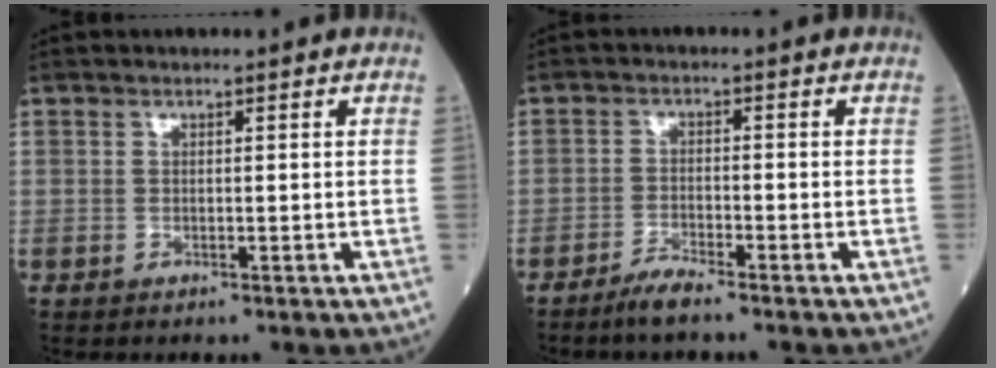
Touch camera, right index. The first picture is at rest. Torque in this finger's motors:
{"motor_torque": [0.01, -0.10, 0.03, 0.03]}